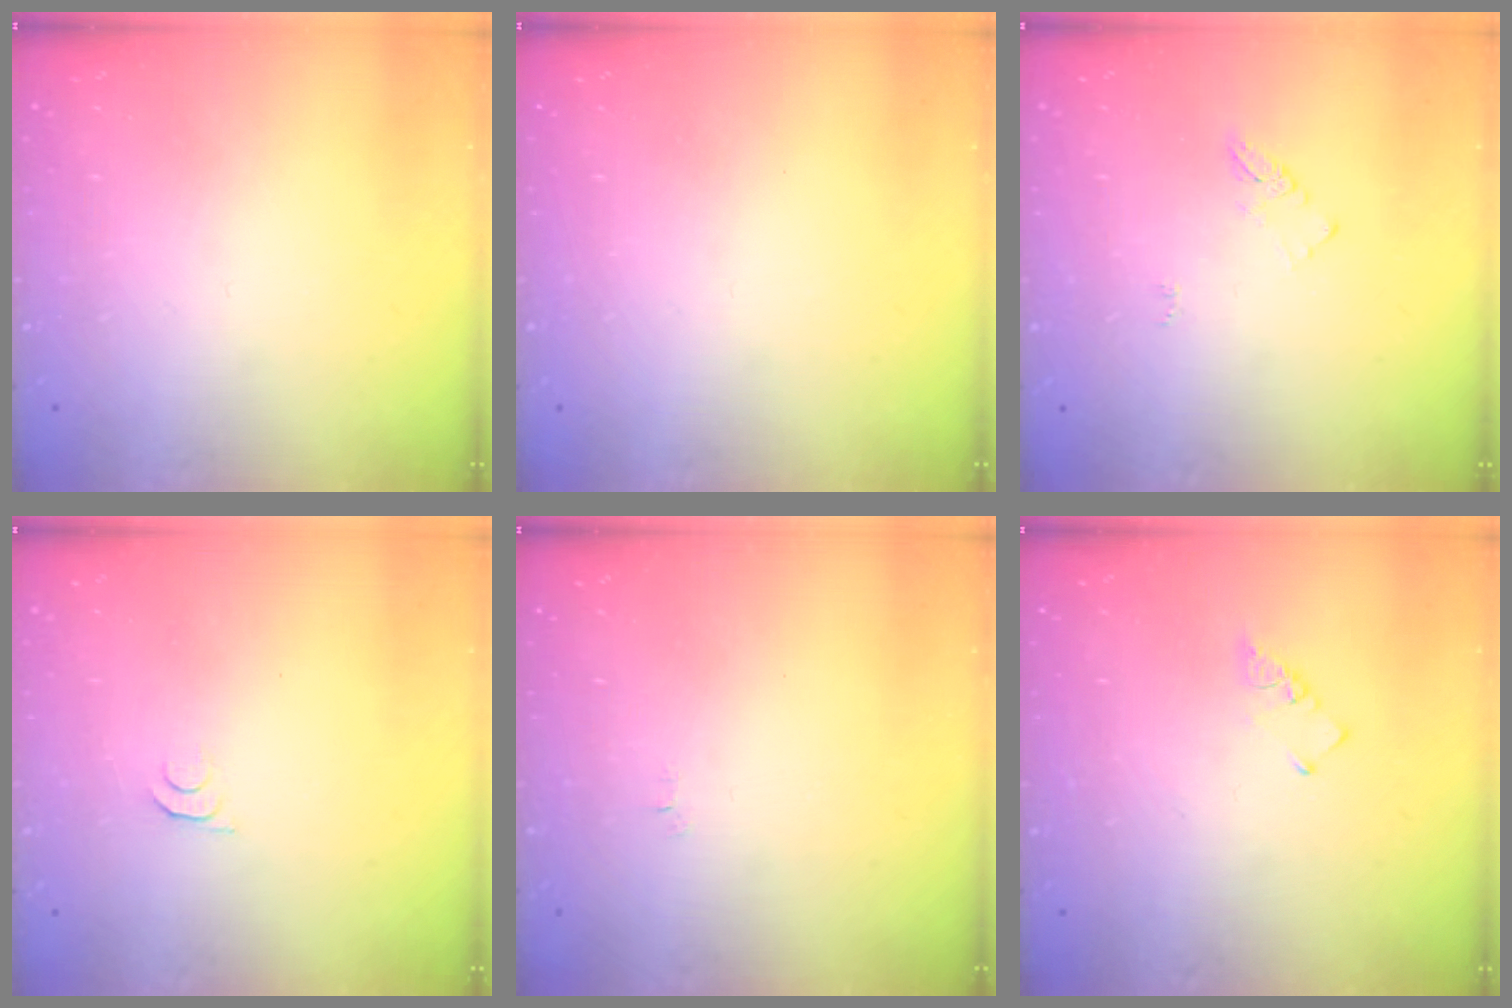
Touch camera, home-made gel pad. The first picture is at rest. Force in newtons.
{"total": 0.0}
{"total": 3.8, "press": 3.8, "slide": 0.4}
{"total": 4.1, "press": 4.0, "slide": 0.6}
{"total": 2.5, "press": 2.5, "slide": 0.3}
{"total": 1.9, "press": 1.9, "slide": 0.3}